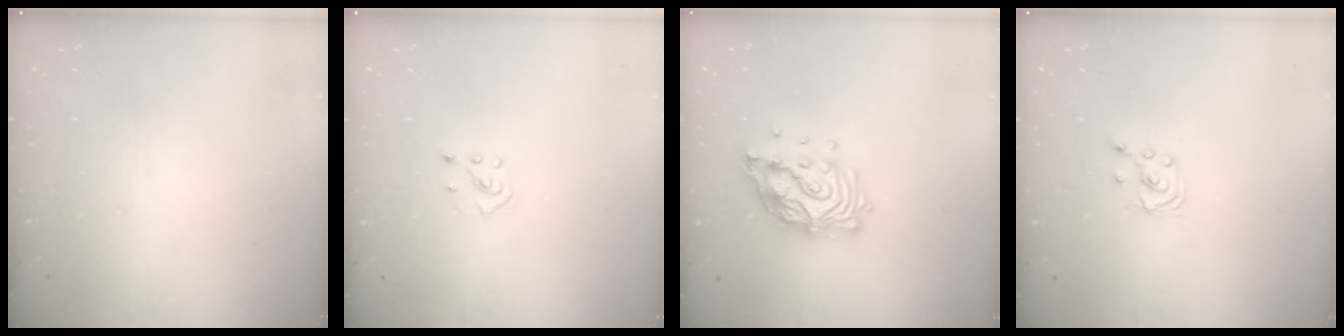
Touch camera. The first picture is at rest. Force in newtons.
{"total": 2.5, "press": 2.4, "slide": 0.7}
{"total": 13.6, "press": 13.5, "slide": 1.5}
{"total": 2.0, "press": 2.0, "slide": 0.2}